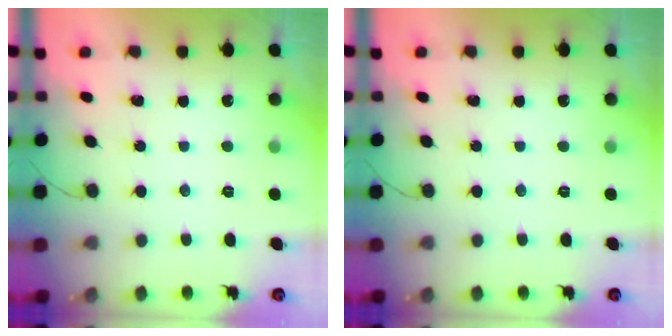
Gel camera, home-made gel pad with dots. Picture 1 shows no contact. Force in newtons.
{"total": 0.0}